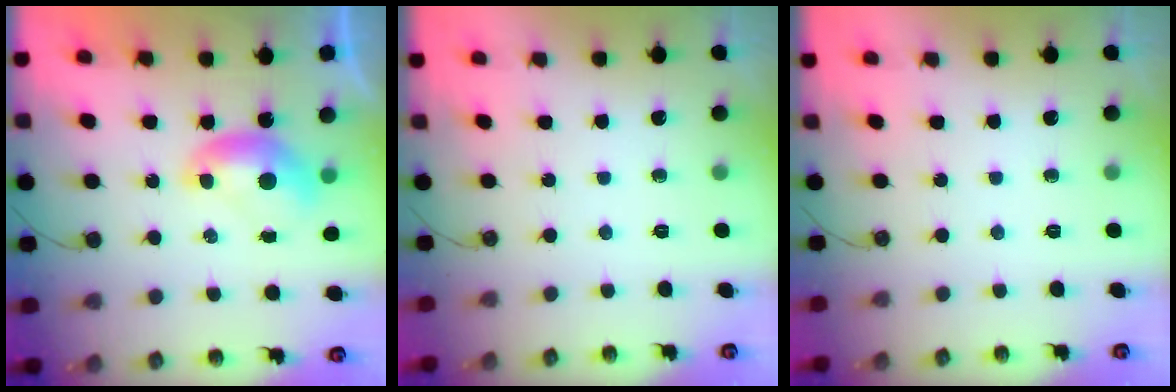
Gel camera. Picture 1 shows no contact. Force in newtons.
{"total": 0.0}
{"total": 0.0}